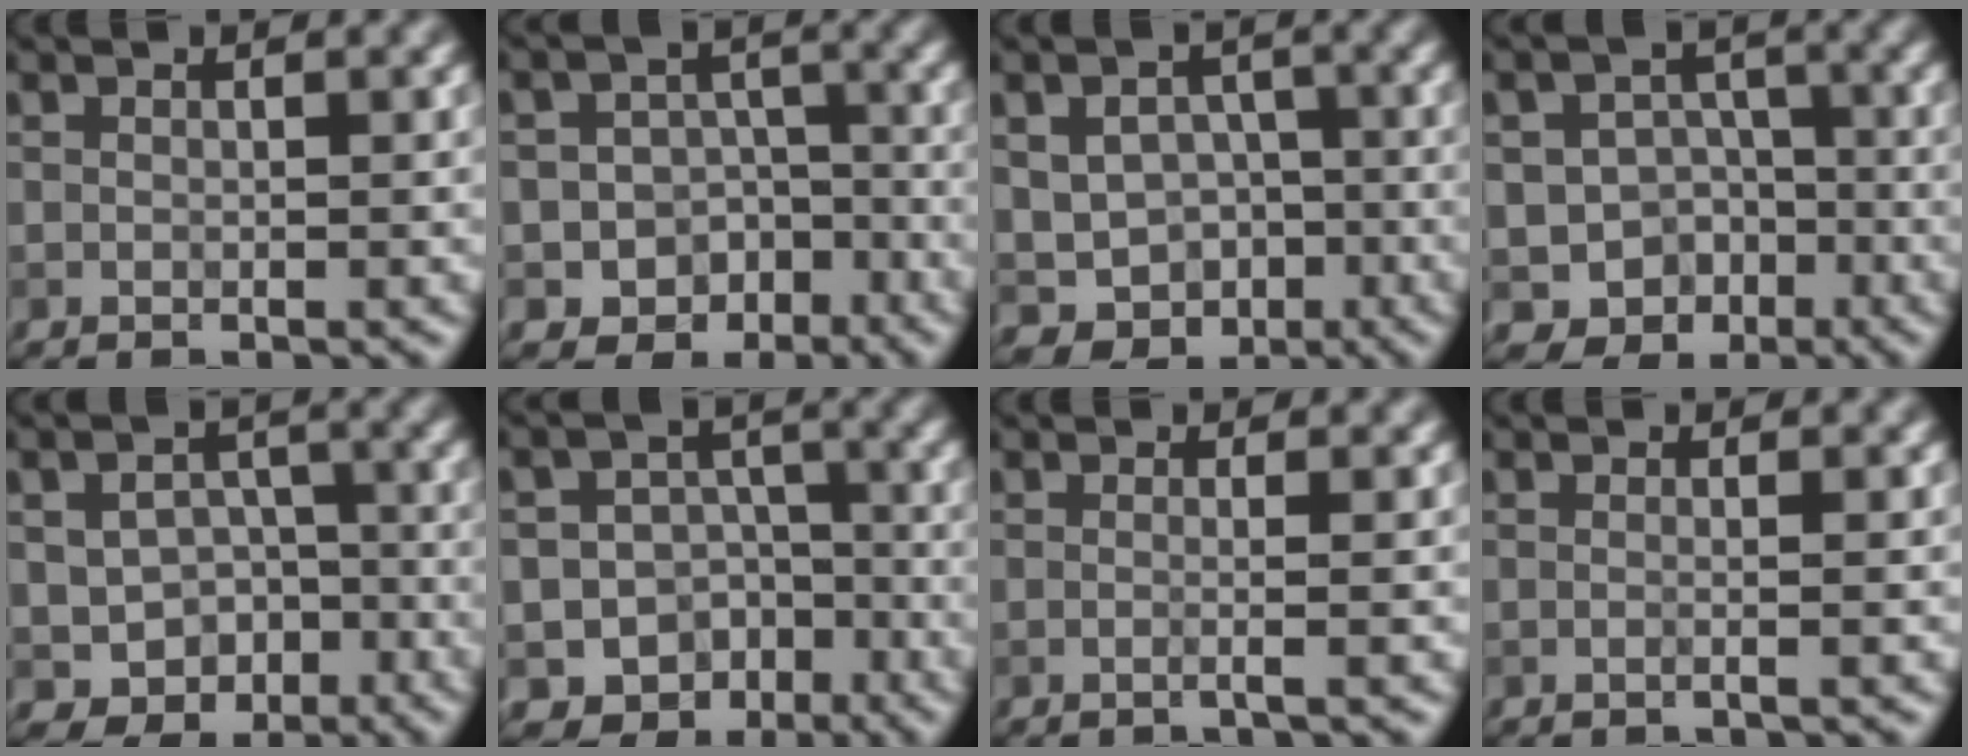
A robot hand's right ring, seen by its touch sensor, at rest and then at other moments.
{"total": 7.9, "force": [-4.3, 6.4, 1.8], "torque": [-0.001, -0.011, -0.079]}
{"total": 6.6, "force": [-2.2, 5.4, 3.2], "torque": [-0.032, 0.000, -0.034]}
{"total": 7.3, "force": [-3.5, 6.3, 1.6], "torque": [-0.001, -0.007, -0.069]}
{"total": 5.9, "force": [-2.4, 4.6, 2.9], "torque": [-0.041, -0.004, -0.026]}
{"total": 11.4, "force": [-6.3, 9.3, 1.9], "torque": [-0.017, -0.021, -0.106]}
{"total": 1.6, "force": [0.0, 0.6, 1.5], "torque": [-0.011, -0.010, -0.023]}
{"total": 1.8, "force": [0.3, 0.9, 1.5], "torque": [0.007, -0.007, -0.023]}